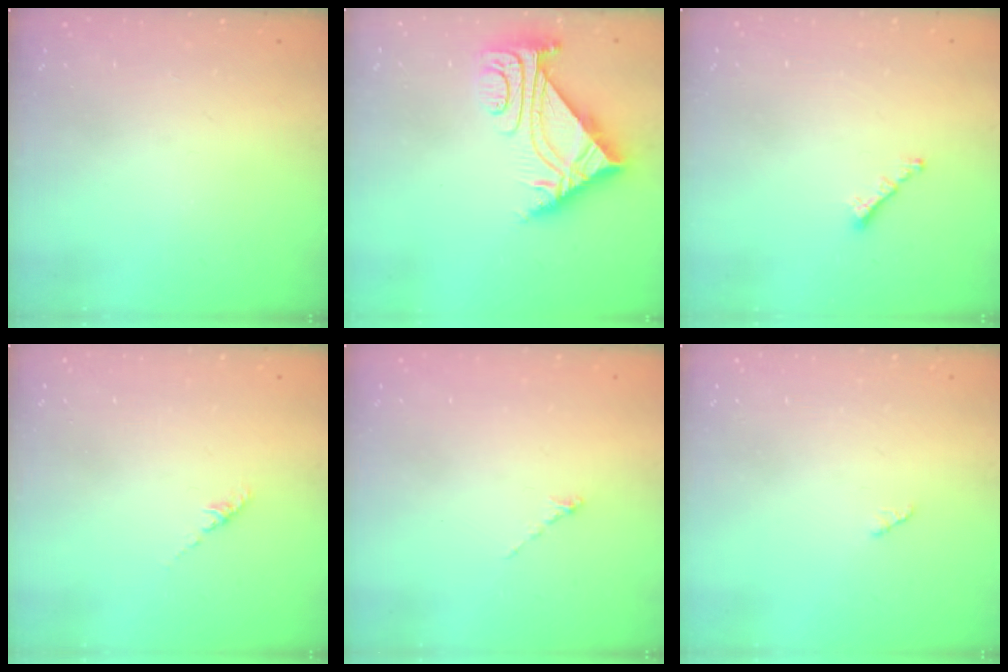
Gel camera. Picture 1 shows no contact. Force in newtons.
{"total": 8.0, "press": 7.9, "slide": 1.2}
{"total": 1.6, "press": 1.5, "slide": 0.5}
{"total": 1.2, "press": 1.1, "slide": 0.5}
{"total": 0.0}
{"total": 2.8, "press": 2.8, "slide": 0.4}